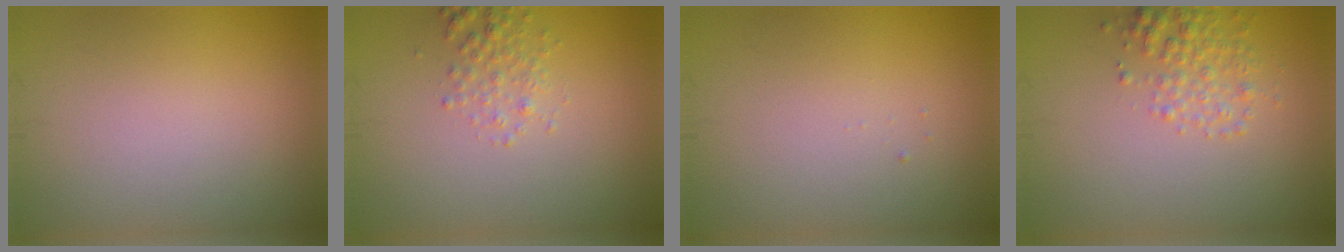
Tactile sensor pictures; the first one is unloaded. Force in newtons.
{"total": 1.7, "press": 1.7, "slide": 0.1}
{"total": 0.0}
{"total": 2.5, "press": 2.5, "slide": 0.1}